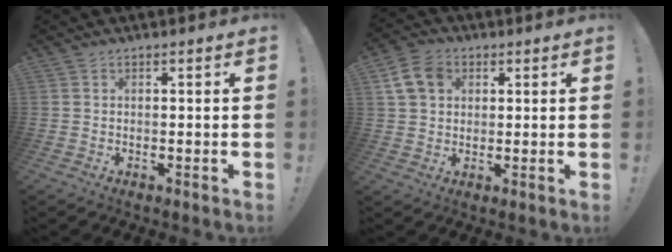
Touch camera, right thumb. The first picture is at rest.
{"total": 9.7, "force": [3.7, 7.2, 5.4], "torque": [-0.098, -0.002, 0.075]}